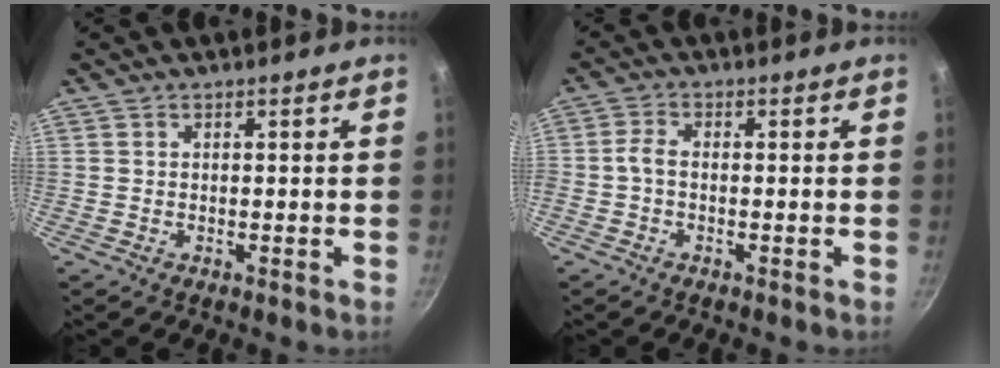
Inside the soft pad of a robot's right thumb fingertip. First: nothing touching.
{"total": 2.7, "force": [-0.7, 1.4, 2.2], "torque": [-0.049, 0.004, -0.020]}